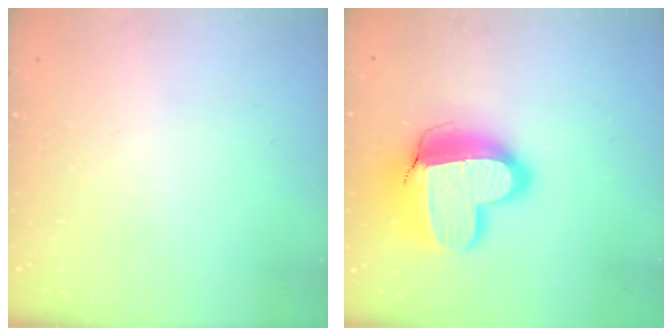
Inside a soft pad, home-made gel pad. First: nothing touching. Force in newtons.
{"total": 18.3, "press": 18.3, "slide": 1.4}